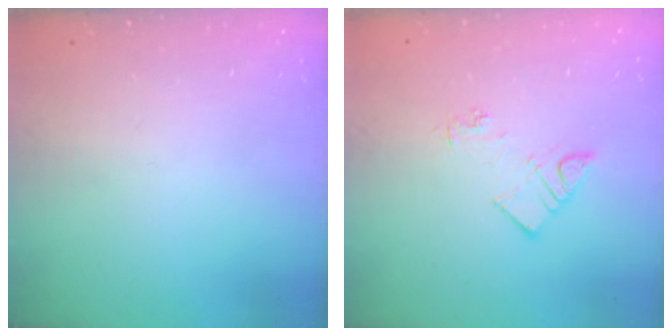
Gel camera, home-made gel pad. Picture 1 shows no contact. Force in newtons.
{"total": 7.3, "press": 7.2, "slide": 0.7}